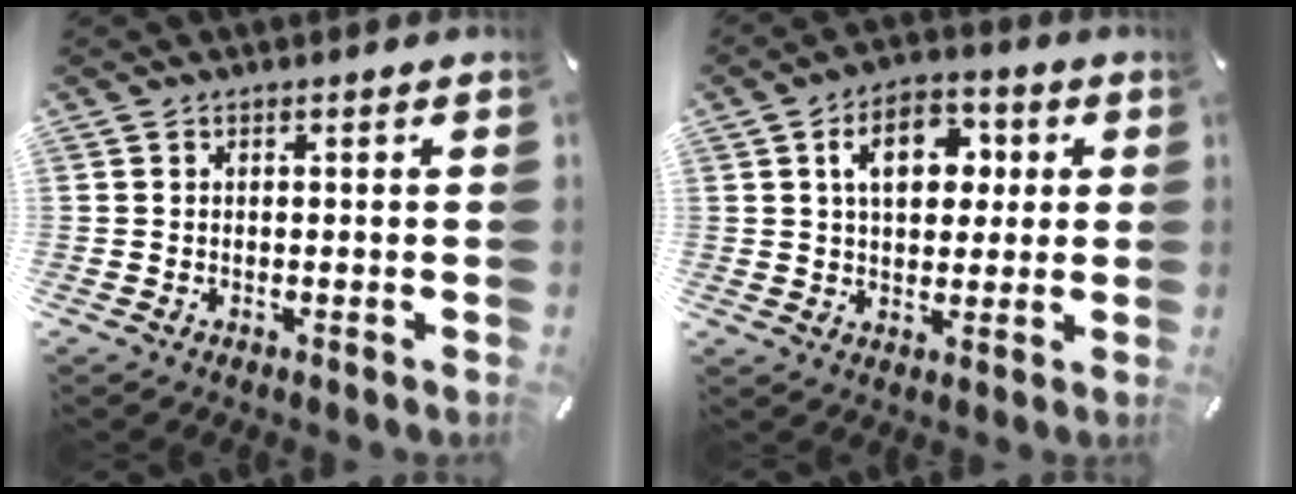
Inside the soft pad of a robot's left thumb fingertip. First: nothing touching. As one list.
[{"total": 10.8, "force": [2.9, 7.5, 7.2], "torque": [-0.107, 0.005, 0.046]}]